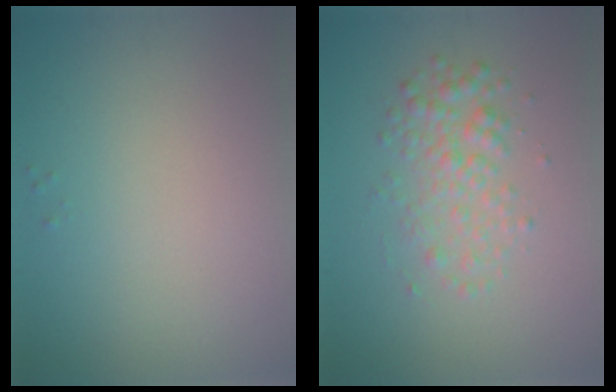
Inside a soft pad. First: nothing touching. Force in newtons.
{"total": 2.7, "press": 2.7, "slide": 0.1}